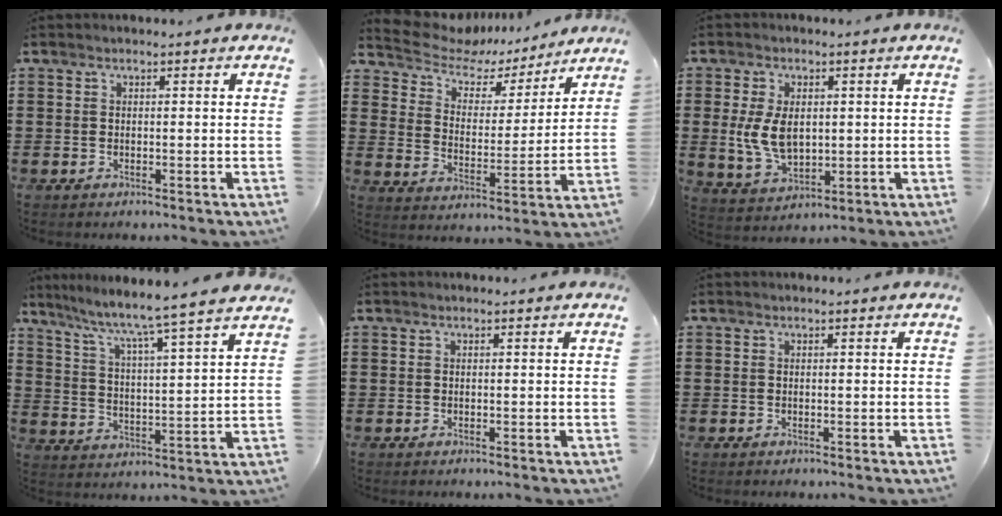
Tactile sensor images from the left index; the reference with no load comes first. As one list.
[{"total": 6.1, "force": [5.2, 2.8, 1.5], "torque": [-0.062, -0.031, 0.088]}, {"total": 7.4, "force": [0.6, 4.8, 5.6], "torque": [-0.131, 0.001, 0.004]}, {"total": 5.4, "force": [4.6, -1.3, 2.4], "torque": [-0.068, -0.047, 0.065]}, {"total": 0.0}, {"total": 0.0}]